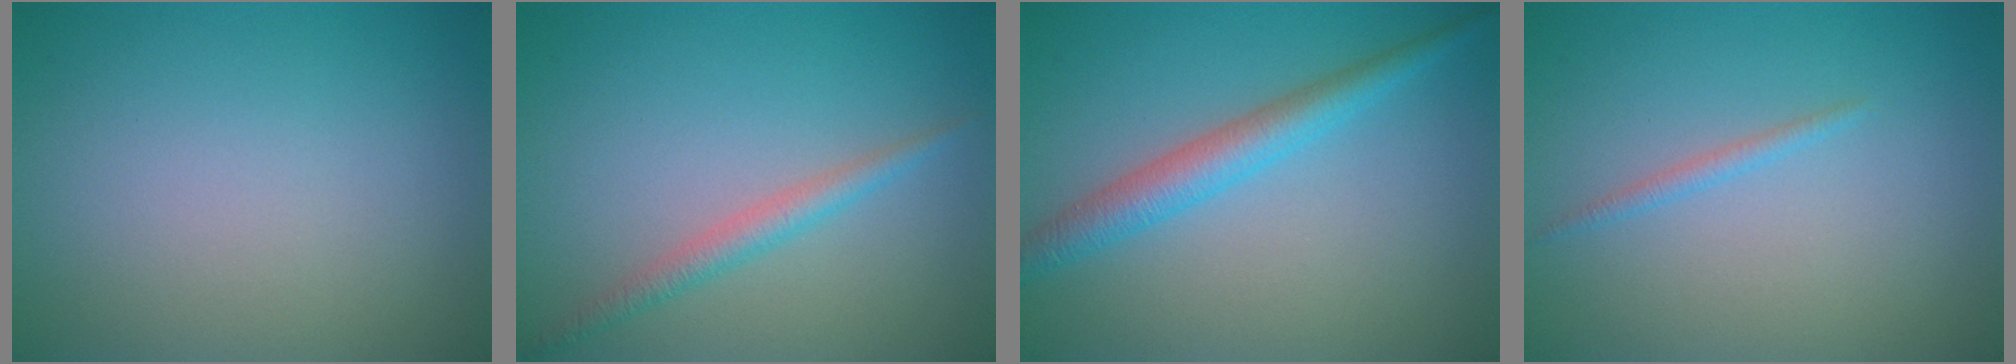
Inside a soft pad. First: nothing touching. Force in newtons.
{"total": 2.0, "press": 2.0, "slide": 0.1}
{"total": 3.4, "press": 3.4, "slide": 0.1}
{"total": 0.5, "press": 0.5, "slide": 0.1}